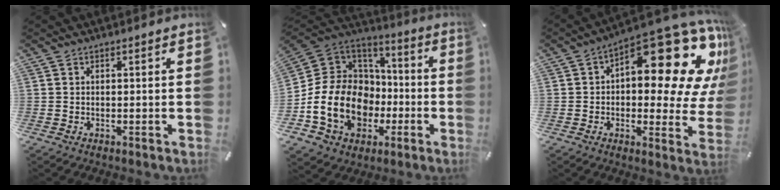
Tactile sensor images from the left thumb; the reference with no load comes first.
{"total": 19.8, "force": [-4.7, 15.6, 11.3], "torque": [-0.252, 0.009, -0.071]}
{"total": 23.0, "force": [10.4, 10.3, 17.7], "torque": [-0.213, -0.097, 0.172]}